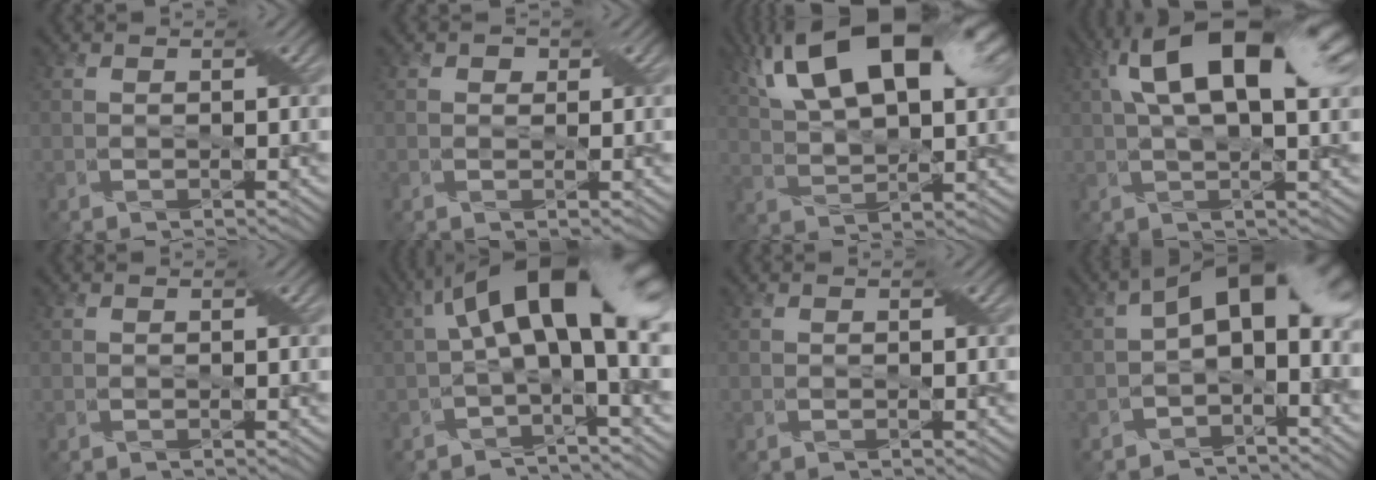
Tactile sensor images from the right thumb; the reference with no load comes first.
{"total": 0.8, "force": [0.3, 0.7, 0.1], "torque": [-0.002, 0.001, 0.000]}
{"total": 19.9, "force": [10.0, 8.7, 14.8], "torque": [-0.275, 0.070, 0.143]}
{"total": 16.8, "force": [5.8, 7.6, 13.9], "torque": [-0.233, 0.050, 0.074]}
{"total": 0.0}
{"total": 13.8, "force": [2.6, 5.5, 12.4], "torque": [-0.208, 0.013, 0.038]}
{"total": 0.0}
{"total": 10.9, "force": [-0.6, 6.5, 8.8], "torque": [-0.133, 0.000, -0.017]}